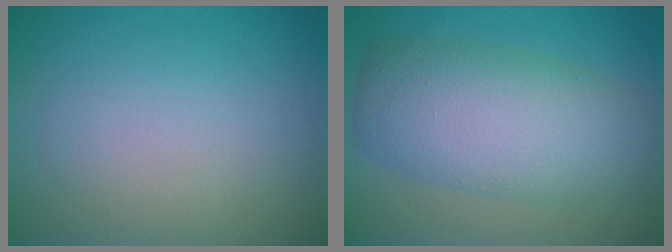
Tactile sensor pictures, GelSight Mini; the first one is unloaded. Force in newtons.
{"total": 8.0, "press": 8.0, "slide": 0.3}